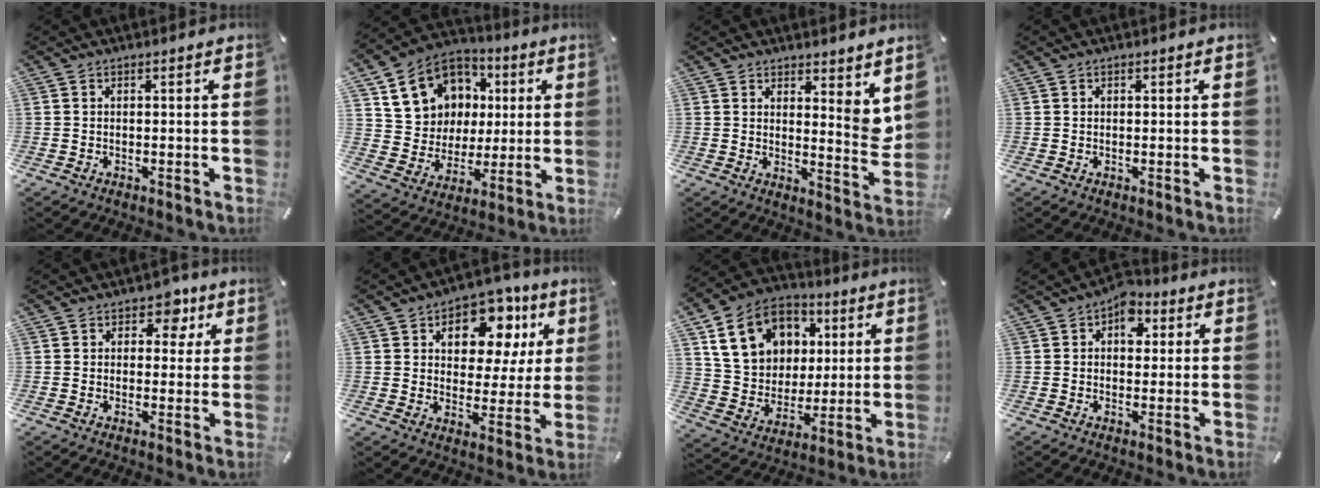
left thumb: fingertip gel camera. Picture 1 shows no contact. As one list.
[{"total": 15.5, "force": [5.1, 13.8, 5.0], "torque": [-0.091, -0.013, 0.109]}, {"total": 6.3, "force": [4.2, 2.8, 3.8], "torque": [-0.035, -0.046, 0.072]}, {"total": 0.6, "force": [0.1, 0.5, 0.1], "torque": [-0.002, 0.004, 0.002]}, {"total": 6.5, "force": [2.9, 4.9, 3.1], "torque": [-0.020, -0.011, 0.041]}, {"total": 13.7, "force": [7.3, 8.8, 7.6], "torque": [-0.110, -0.045, 0.127]}, {"total": 16.3, "force": [5.6, 13.7, 6.8], "torque": [-0.125, -0.009, 0.114]}, {"total": 6.6, "force": [1.9, 4.8, 4.1], "torque": [-0.046, -0.001, 0.027]}]